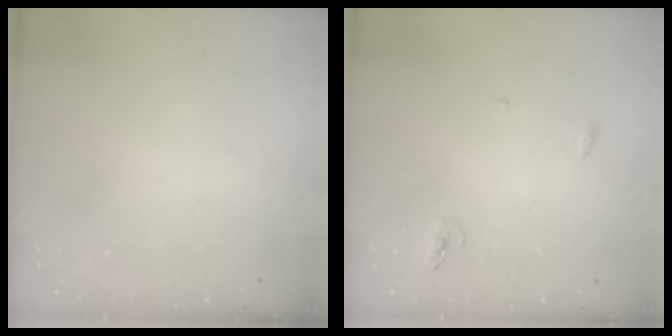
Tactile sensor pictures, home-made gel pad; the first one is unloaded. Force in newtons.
{"total": 4.5, "press": 4.2, "slide": 1.5}